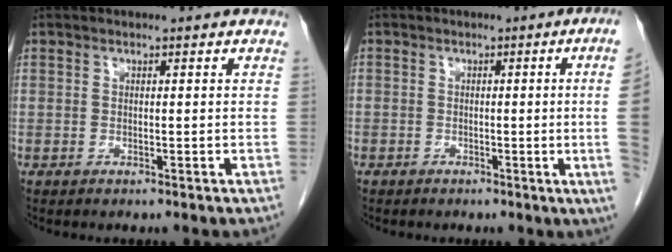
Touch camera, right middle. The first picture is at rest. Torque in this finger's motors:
{"motor_torque": [1.04, -1.10, -0.24, -0.21]}